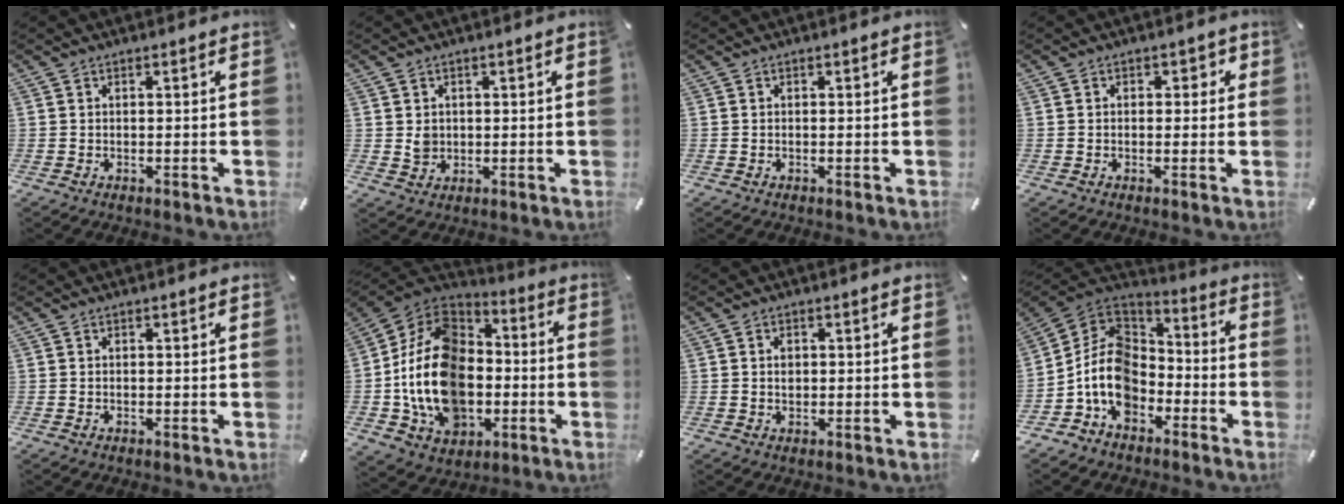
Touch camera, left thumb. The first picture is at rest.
{"total": 2.9, "force": [0.5, 2.7, 1.0], "torque": [-0.012, 0.000, 0.008]}
{"total": 0.0}
{"total": 1.7, "force": [-0.2, 1.3, 1.0], "torque": [-0.012, 0.006, -0.009]}
{"total": 0.0}
{"total": 20.1, "force": [-5.2, 15.1, 12.3], "torque": [-0.270, 0.025, -0.090]}
{"total": 2.0, "force": [0.2, 1.6, 1.3], "torque": [-0.020, 0.003, 0.001]}
{"total": 12.8, "force": [-5.2, 9.9, 6.3], "torque": [-0.156, 0.023, -0.100]}